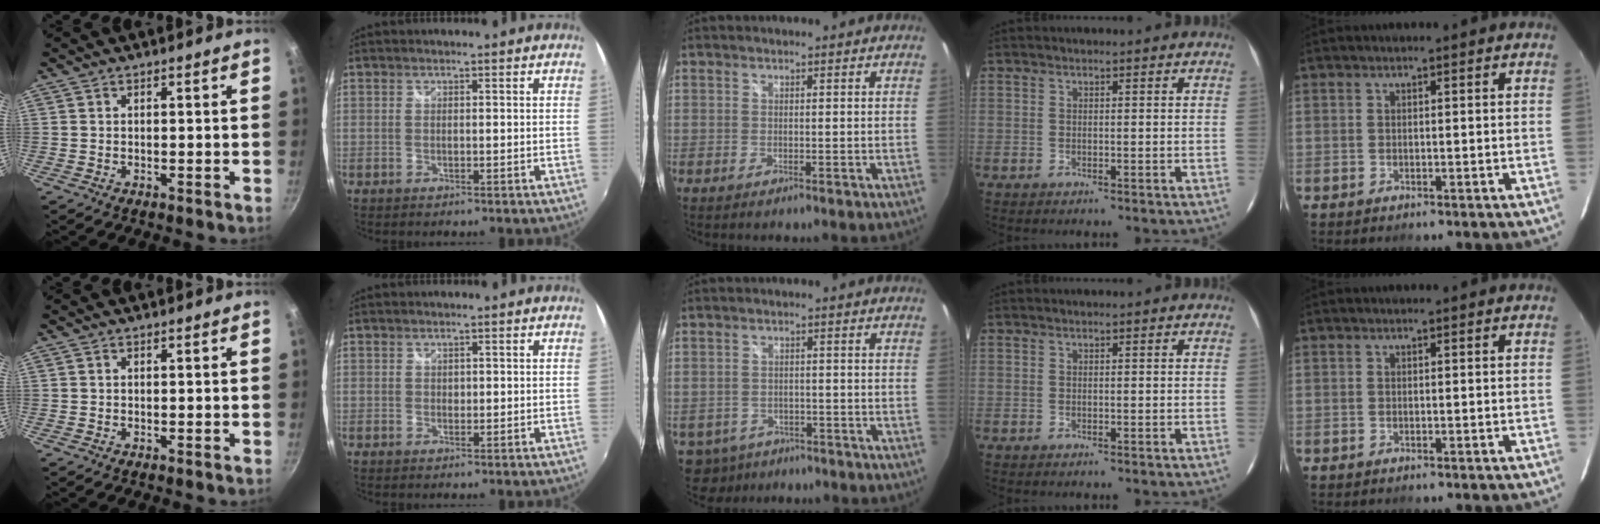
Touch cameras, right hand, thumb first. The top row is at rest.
{"index": {"total": 0.6, "force": [0.2, 0.5, 0.1], "torque": [0.001, 0.001, 0.004]}, "middle": {"total": 7.8, "force": [-4.6, 5.7, 2.8], "torque": [-0.081, -0.014, -0.064]}}